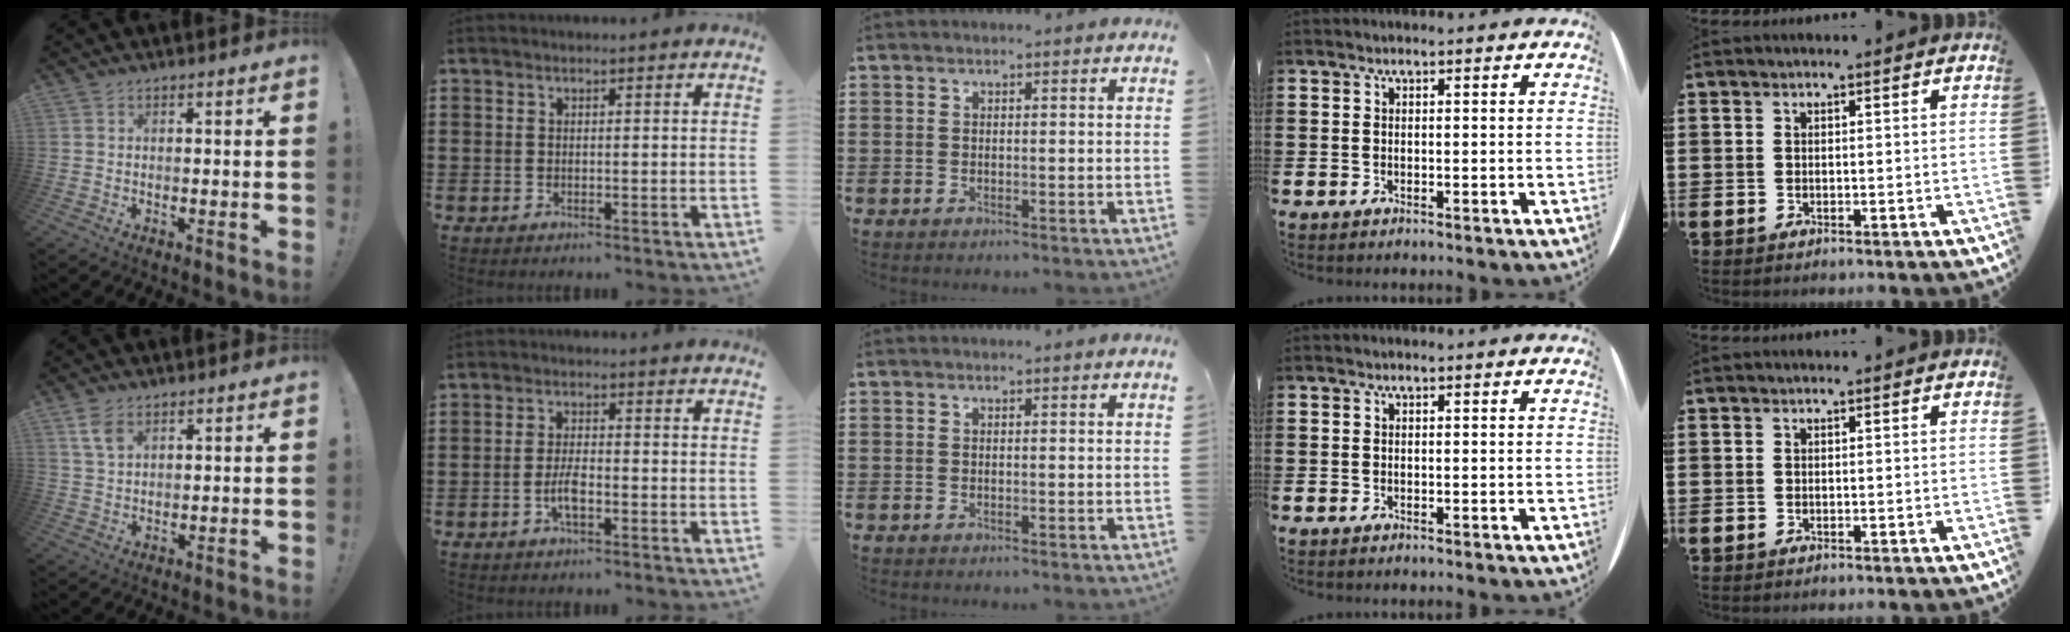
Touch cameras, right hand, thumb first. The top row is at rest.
{"thumb": {"total": 5.0, "force": [2.8, 2.6, 3.2], "torque": [-0.053, -0.010, 0.051]}, "index": {"total": 3.7, "force": [-1.4, 1.3, 3.2], "torque": [-0.078, -0.003, -0.032]}}